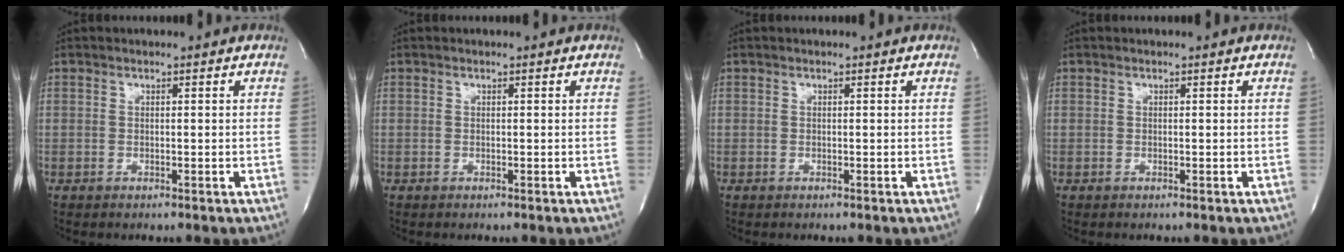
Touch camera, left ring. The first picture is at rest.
{"total": 0.0}
{"total": 0.0}
{"total": 0.0}